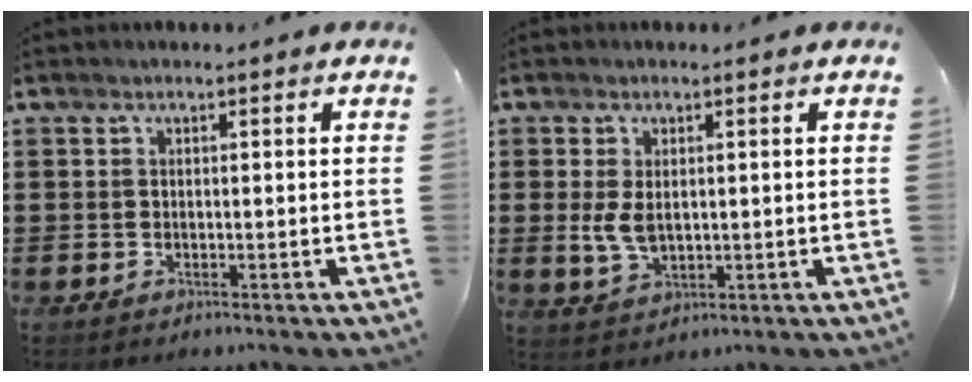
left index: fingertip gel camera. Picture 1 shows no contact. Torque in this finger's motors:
{"motor_torque": [0.77, 0.23, 0.43, 0.11]}